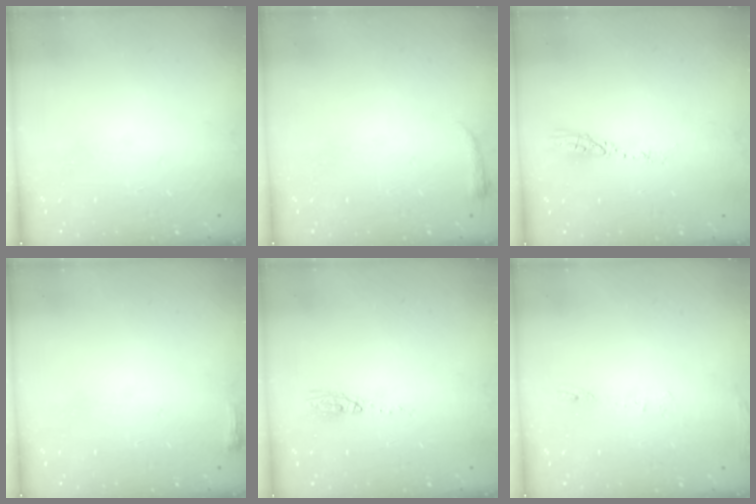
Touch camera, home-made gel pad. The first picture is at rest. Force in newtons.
{"total": 3.0, "press": 2.9, "slide": 0.6}
{"total": 3.6, "press": 3.6, "slide": 0.2}
{"total": 2.6, "press": 2.5, "slide": 0.6}
{"total": 9.3, "press": 5.1, "slide": 7.7}
{"total": 6.0, "press": 6.0, "slide": 0.6}